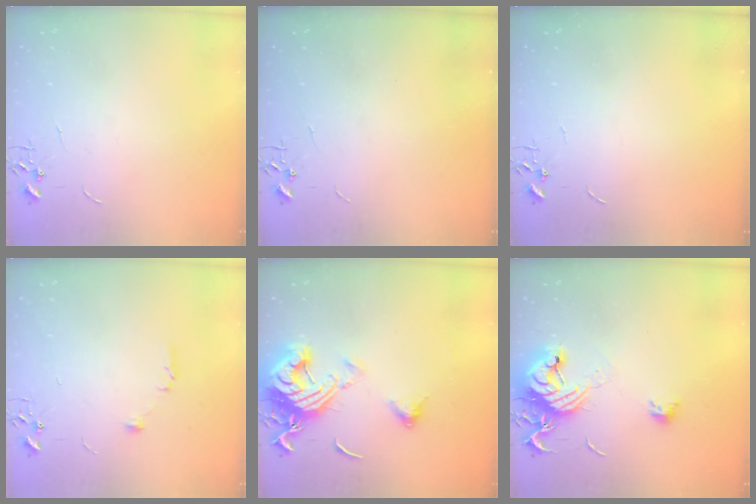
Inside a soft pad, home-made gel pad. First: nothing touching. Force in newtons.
{"total": 0.0}
{"total": 0.0}
{"total": 5.9, "press": 5.6, "slide": 2.1}
{"total": 15.9, "press": 15.8, "slide": 1.7}
{"total": 14.4, "press": 14.4, "slide": 0.8}